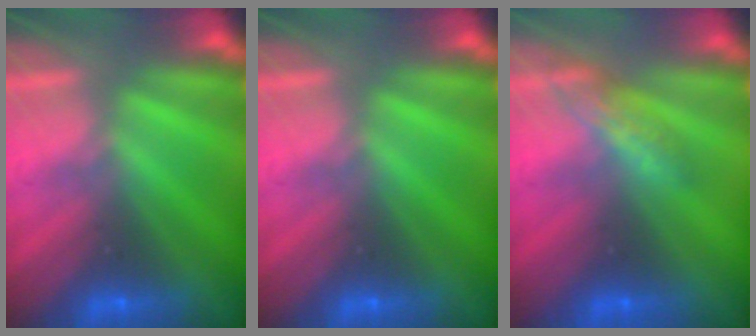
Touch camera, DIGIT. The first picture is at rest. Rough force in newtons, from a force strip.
{"total": 0.0}
{"total": 2.7}